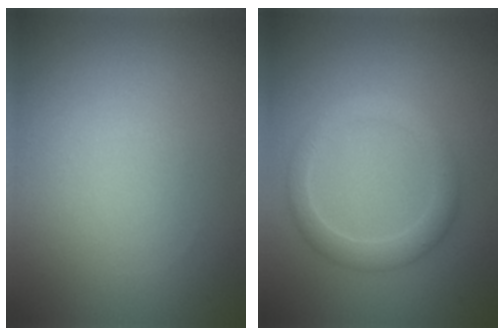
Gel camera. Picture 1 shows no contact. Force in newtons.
{"total": 2.4, "press": 2.4, "slide": 0.1}